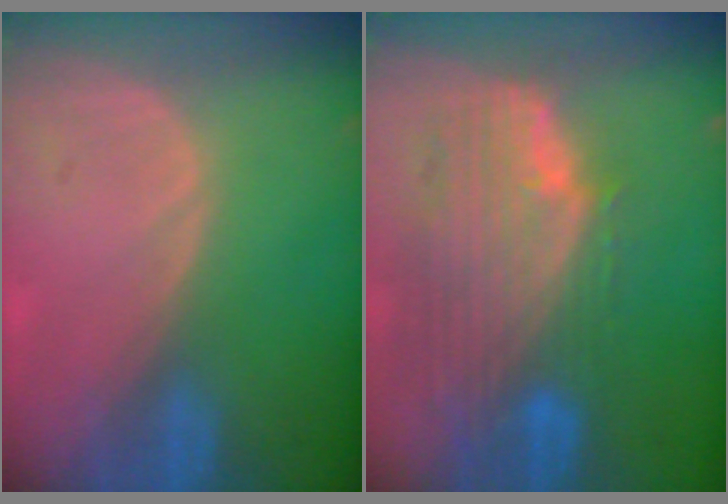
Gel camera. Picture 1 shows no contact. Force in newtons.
{"total": 11.1, "press": 9.5, "slide": 5.7}